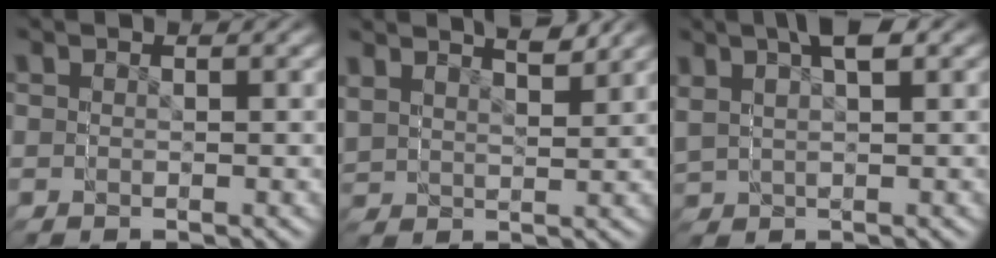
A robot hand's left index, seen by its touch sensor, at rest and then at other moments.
{"total": 3.5, "force": [3.2, 0.8, -1.2], "torque": [-0.016, 0.006, 0.051]}
{"total": 1.5, "force": [1.3, 0.7, -0.1], "torque": [-0.024, 0.001, 0.024]}